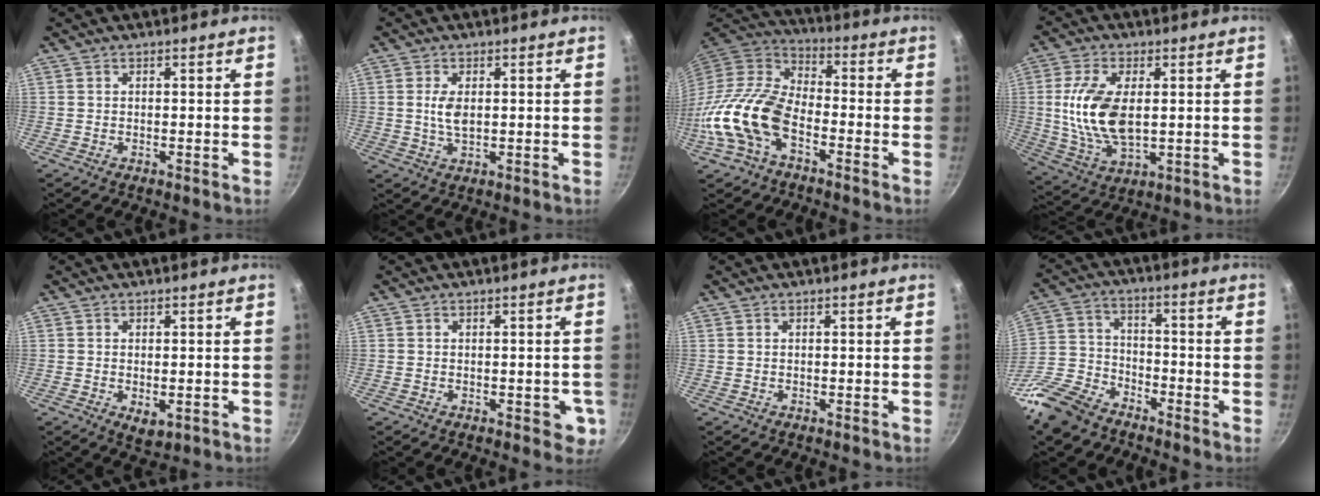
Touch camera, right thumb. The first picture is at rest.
{"total": 4.1, "force": [0.5, 2.1, 3.5], "torque": [-0.068, -0.003, 0.011]}
{"total": 16.3, "force": [-5.8, 9.8, 11.7], "torque": [-0.215, 0.049, -0.129]}
{"total": 13.9, "force": [1.3, 7.2, 11.8], "torque": [-0.227, -0.007, 0.029]}
{"total": 3.6, "force": [-0.7, 2.0, 2.8], "torque": [-0.042, -0.012, -0.007]}
{"total": 4.1, "force": [-1.1, 2.4, 3.2], "torque": [-0.015, 0.005, -0.014]}
{"total": 0.0}
{"total": 13.3, "force": [-9.8, 6.9, 5.6], "torque": [-0.109, 0.062, -0.210]}